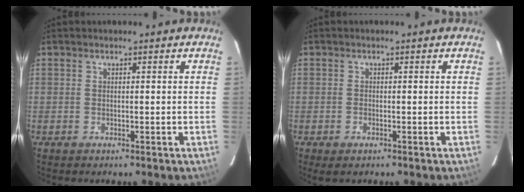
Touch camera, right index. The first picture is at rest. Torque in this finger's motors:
{"motor_torque": [0.18, 0.02, 0.09, 0.01]}